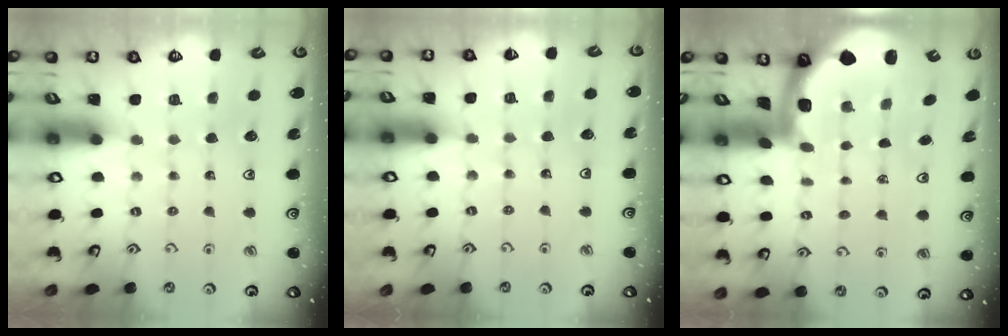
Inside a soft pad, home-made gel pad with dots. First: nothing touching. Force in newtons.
{"total": 2.1, "press": 2.1, "slide": 0.2}
{"total": 2.3, "press": 2.3, "slide": 0.5}